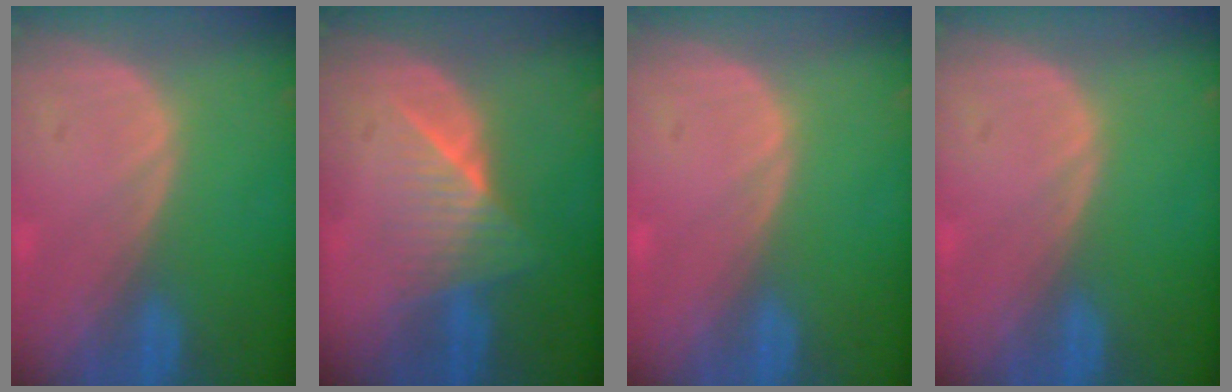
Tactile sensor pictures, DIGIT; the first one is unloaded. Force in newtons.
{"total": 6.3, "press": 5.6, "slide": 2.9}
{"total": 0.5, "press": 0.1, "slide": 0.5}
{"total": 0.0}